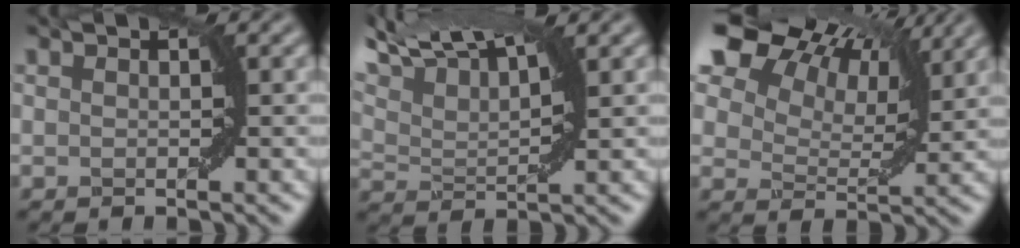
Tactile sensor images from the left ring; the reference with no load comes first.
{"total": 9.7, "force": [7.7, 2.3, 5.4], "torque": [-0.110, 0.031, 0.110]}
{"total": 12.9, "force": [8.1, 6.8, 7.4], "torque": [-0.148, 0.033, 0.120]}